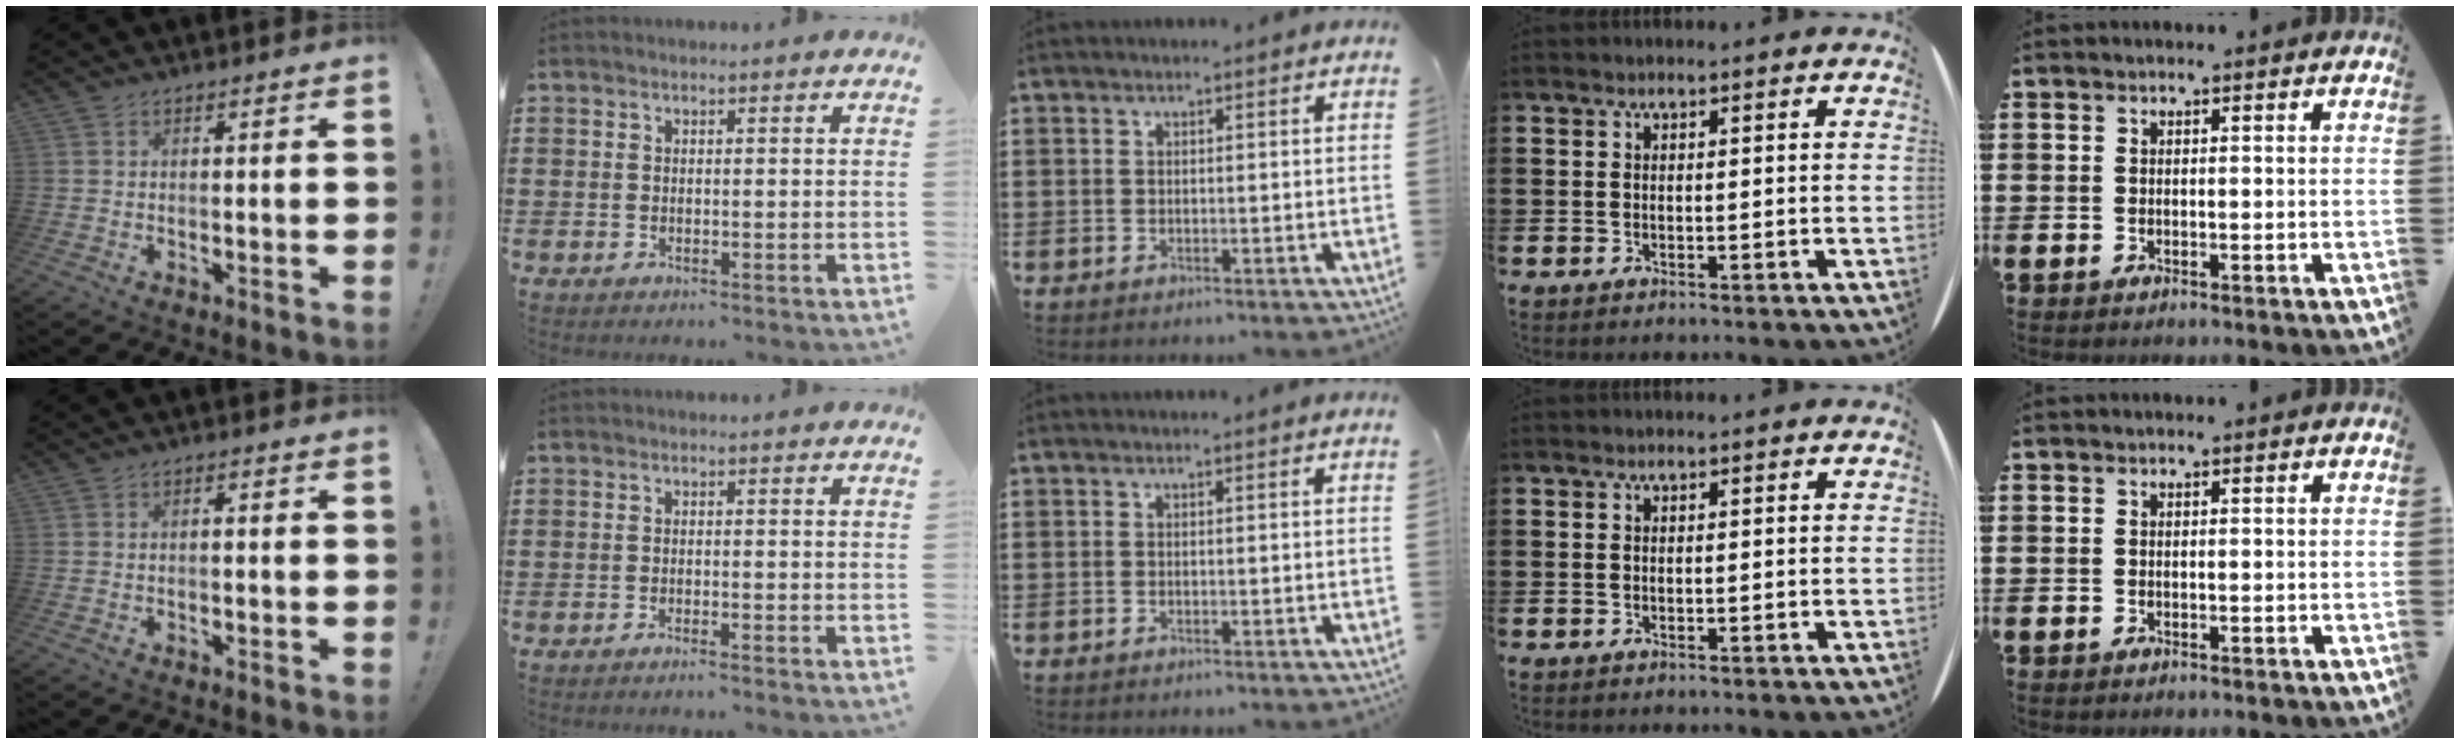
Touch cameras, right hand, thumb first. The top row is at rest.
{"thumb": {"total": 0.9, "force": [-0.7, 0.0, 0.7], "torque": [-0.013, 0.001, -0.011]}, "index": {"total": 1.0, "force": [-0.9, -0.1, 0.3], "torque": [-0.007, 0.000, -0.018]}}